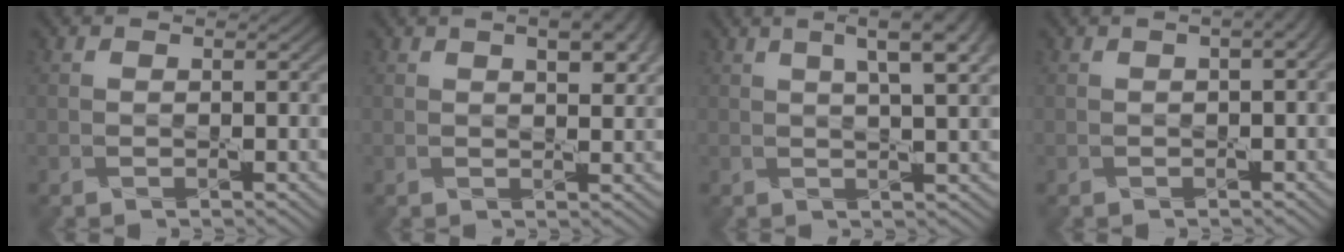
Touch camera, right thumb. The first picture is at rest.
{"total": 5.1, "force": [2.4, 1.9, 4.1], "torque": [-0.062, 0.005, 0.035]}
{"total": 8.2, "force": [3.6, 2.1, 7.1], "torque": [-0.085, 0.024, 0.041]}
{"total": 3.8, "force": [0.8, 1.6, 3.4], "torque": [-0.041, 0.007, 0.007]}